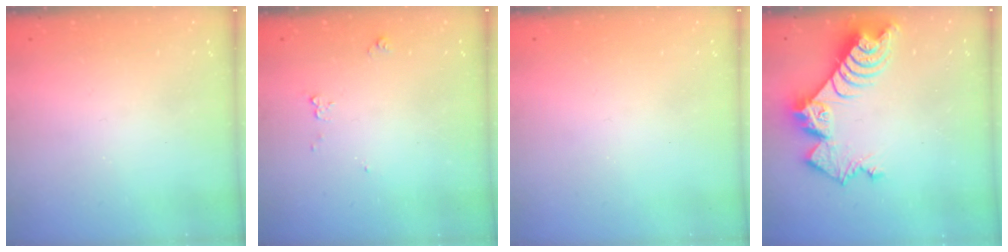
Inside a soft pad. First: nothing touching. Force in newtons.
{"total": 5.5, "press": 5.5, "slide": 0.7}
{"total": 0.0}
{"total": 10.7, "press": 10.6, "slide": 1.1}